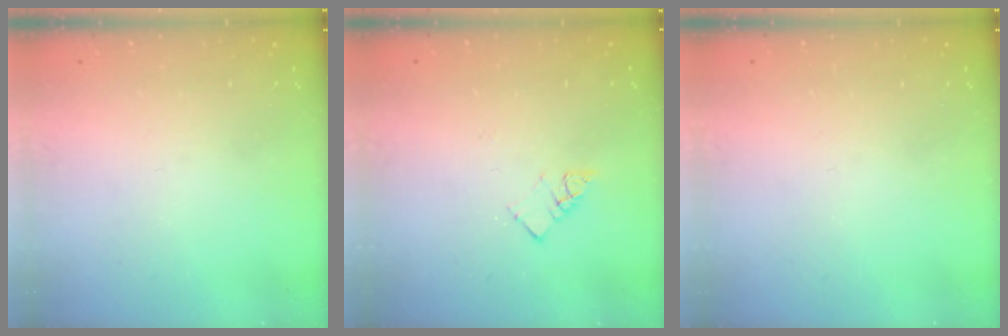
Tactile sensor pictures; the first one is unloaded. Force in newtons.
{"total": 4.5, "press": 4.5, "slide": 0.4}
{"total": 0.0}